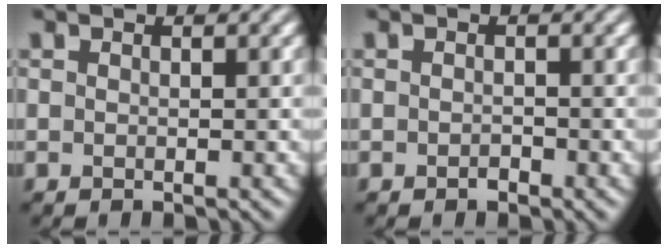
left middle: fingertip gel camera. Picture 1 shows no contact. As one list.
[{"total": 0.6, "force": [-0.4, 0.3, 0.4], "torque": [-0.008, 0.000, -0.008]}]